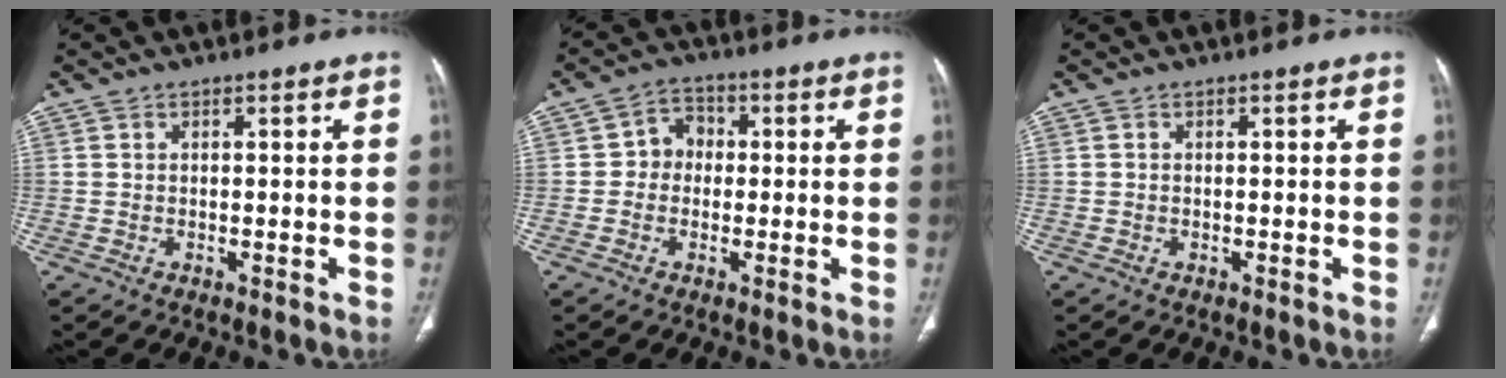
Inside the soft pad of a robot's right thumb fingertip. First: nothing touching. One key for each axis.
{"total": 4.6, "fx": -0.1, "fy": 4.1, "fz": 2.2, "tx": -0.009, "ty": 0.015, "tz": -0.013}
{"total": 0.0}